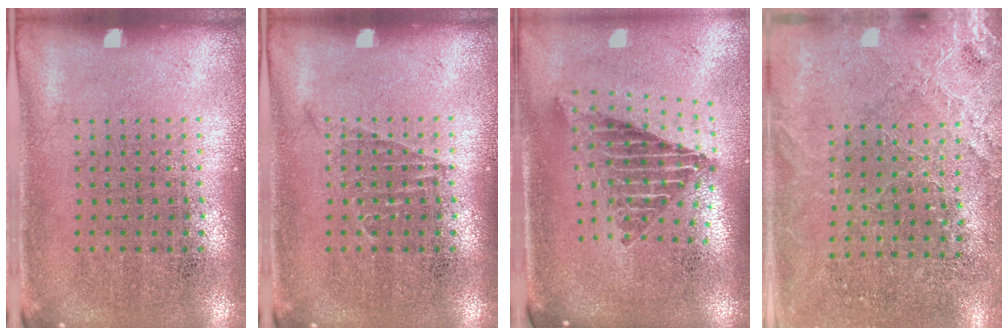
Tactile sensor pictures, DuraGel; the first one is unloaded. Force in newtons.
{"total": 0.7, "press": 0.7, "slide": 0.1}
{"total": 2.3, "press": 1.6, "slide": 1.7}
{"total": 2.7, "press": 2.7, "slide": 0.3}